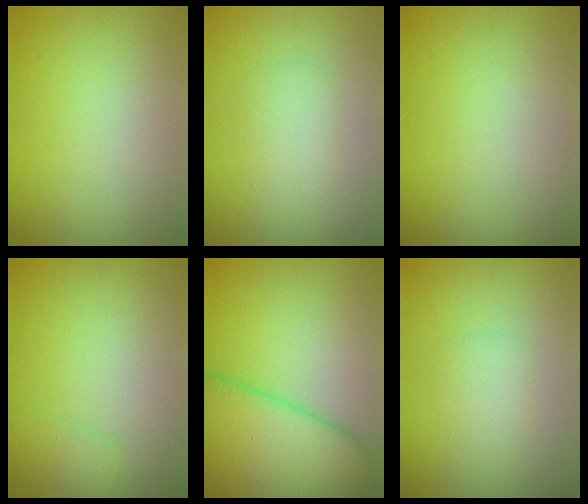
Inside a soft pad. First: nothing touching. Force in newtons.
{"total": 1.9, "press": 1.9, "slide": 0.0}
{"total": 0.0}
{"total": 1.3, "press": 1.3, "slide": 0.2}
{"total": 10.8, "press": 10.8, "slide": 0.5}
{"total": 1.6, "press": 1.6, "slide": 0.1}